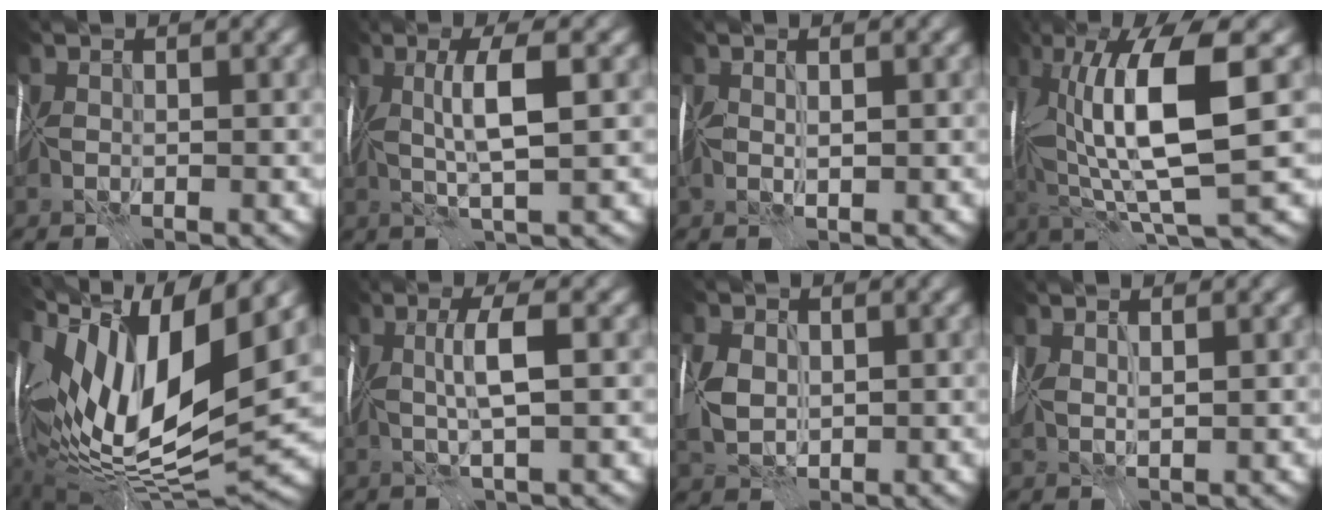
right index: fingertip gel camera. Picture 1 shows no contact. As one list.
[{"total": 3.7, "force": [0.3, -0.7, 3.7], "torque": [-0.057, -0.004, 0.007]}, {"total": 0.7, "force": [-0.1, -0.7, 0.0], "torque": [0.011, -0.009, 0.001]}, {"total": 9.9, "force": [1.4, 1.6, 9.6], "torque": [-0.159, -0.007, 0.030]}, {"total": 13.9, "force": [4.6, 4.4, 12.3], "torque": [-0.220, 0.010, 0.078]}, {"total": 2.4, "force": [0.0, -1.1, 2.1], "torque": [-0.029, -0.006, 0.002]}, {"total": 2.7, "force": [0.0, 1.7, 2.1], "torque": [-0.040, -0.002, -0.004]}, {"total": 1.1, "force": [0.7, -0.8, 0.4], "torque": [-0.001, -0.003, 0.017]}]